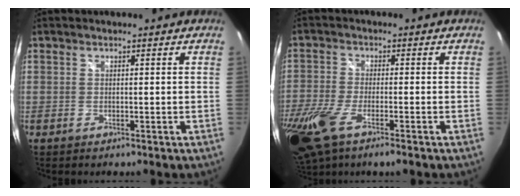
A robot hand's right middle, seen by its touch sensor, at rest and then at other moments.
{"total": 15.8, "force": [-8.8, 5.5, 11.9], "torque": [-0.283, -0.061, -0.167]}